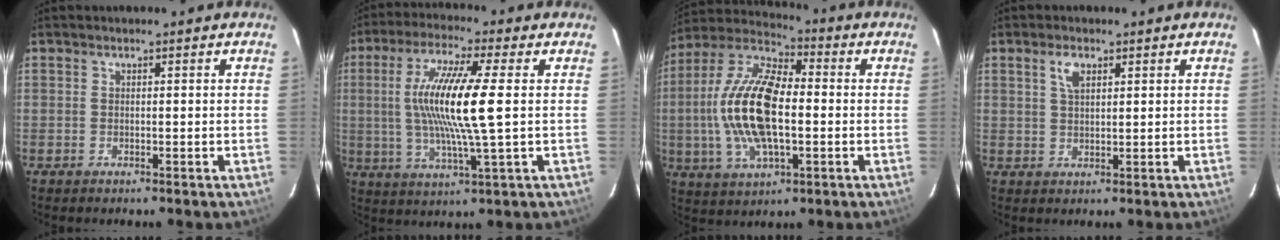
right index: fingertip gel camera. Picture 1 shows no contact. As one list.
[{"total": 14.2, "force": [1.0, 0.7, 14.1], "torque": [-0.270, -0.004, 0.018]}, {"total": 18.4, "force": [-1.2, 8.1, 16.5], "torque": [-0.338, 0.007, -0.029]}, {"total": 3.3, "force": [1.6, 1.6, 2.4], "torque": [-0.045, 0.006, 0.031]}]